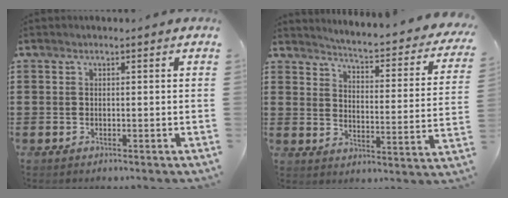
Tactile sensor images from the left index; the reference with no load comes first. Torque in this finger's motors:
{"motor_torque": [1.73, -0.41, 0.13, 0.06]}